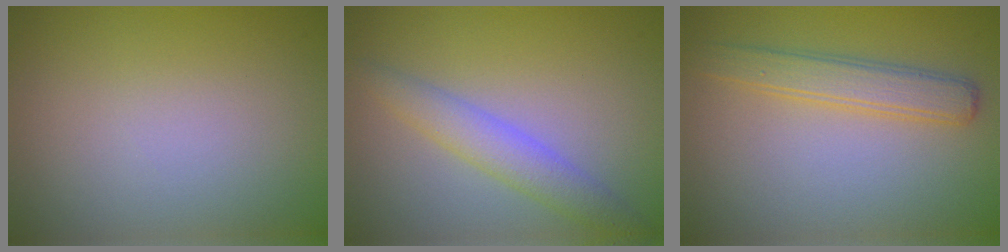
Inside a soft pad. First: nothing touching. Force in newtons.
{"total": 2.4, "press": 2.4, "slide": 0.2}
{"total": 3.1, "press": 3.1, "slide": 0.1}